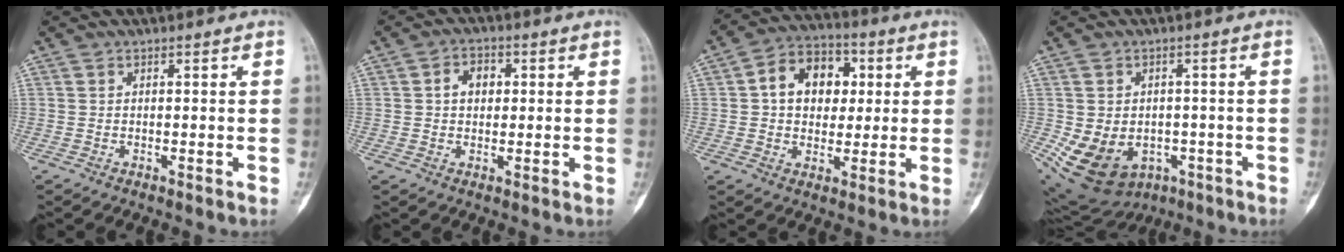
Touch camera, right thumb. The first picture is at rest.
{"total": 4.6, "force": [0.8, 3.4, 2.9], "torque": [-0.032, 0.010, 0.010]}
{"total": 12.2, "force": [2.3, 9.1, 7.8], "torque": [-0.082, 0.012, 0.030]}
{"total": 13.8, "force": [-4.2, 10.9, 7.2], "torque": [-0.122, 0.018, -0.042]}